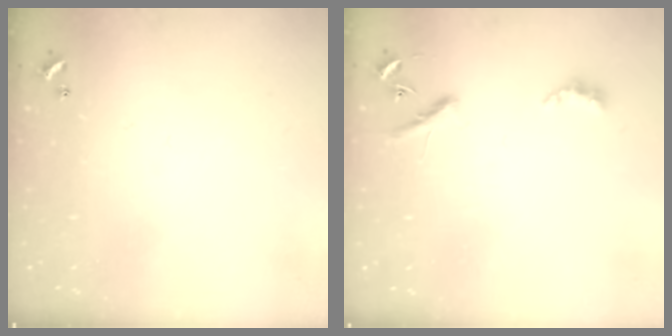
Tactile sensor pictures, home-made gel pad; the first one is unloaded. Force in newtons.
{"total": 3.1, "press": 3.0, "slide": 0.6}